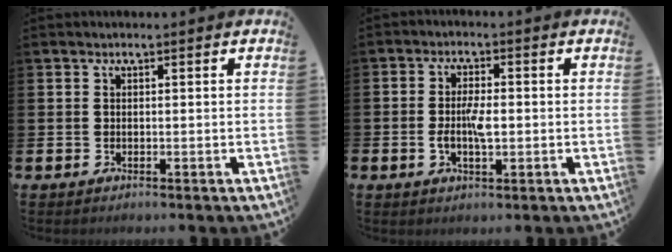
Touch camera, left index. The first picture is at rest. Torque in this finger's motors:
{"motor_torque": [1.02, 0.86, 0.26, 0.21]}